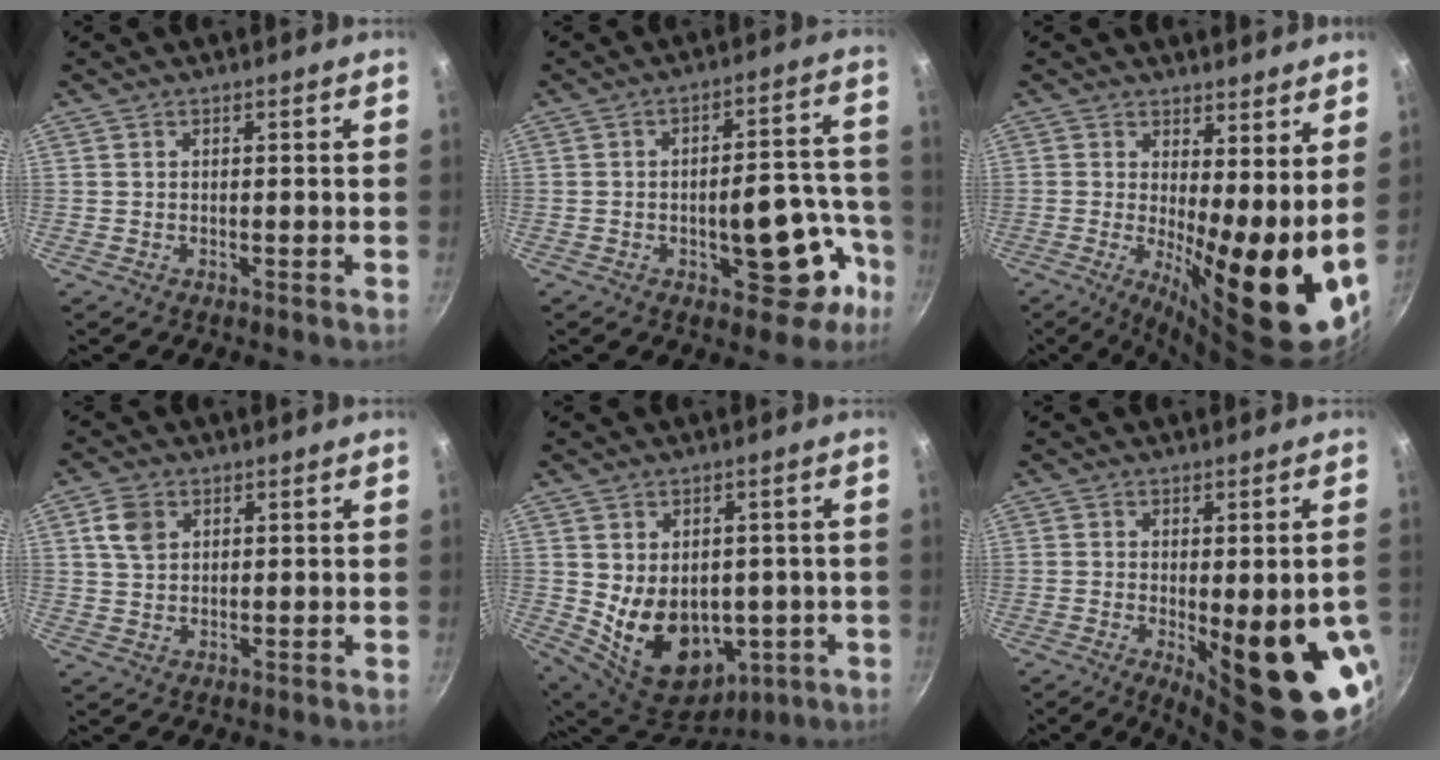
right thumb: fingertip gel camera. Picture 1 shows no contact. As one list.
[{"total": 14.3, "force": [-5.6, 7.1, 11.2], "torque": [-0.077, 0.055, -0.068]}, {"total": 15.0, "force": [0.6, 4.9, 14.1], "torque": [-0.183, -0.021, 0.014]}, {"total": 4.9, "force": [1.9, 3.5, 2.8], "torque": [-0.040, 0.000, 0.034]}, {"total": 15.3, "force": [-0.7, 11.4, 10.1], "torque": [-0.142, -0.021, 0.024]}, {"total": 17.8, "force": [-3.8, 5.8, 16.4], "torque": [-0.181, -0.024, -0.033]}]